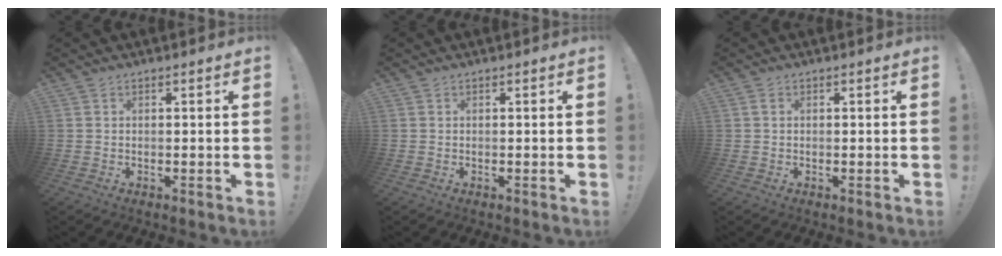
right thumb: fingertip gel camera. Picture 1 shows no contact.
{"total": 0.0}
{"total": 1.1, "force": [0.3, 0.7, 0.8], "torque": [-0.013, 0.003, 0.005]}